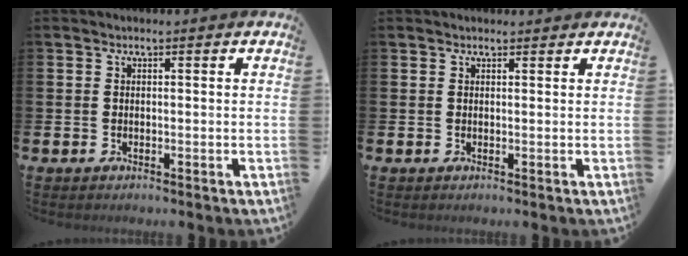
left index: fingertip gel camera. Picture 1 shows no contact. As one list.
[{"total": 0.7, "force": [0.7, 0.2, 0.2], "torque": [0.007, -0.002, 0.011]}]